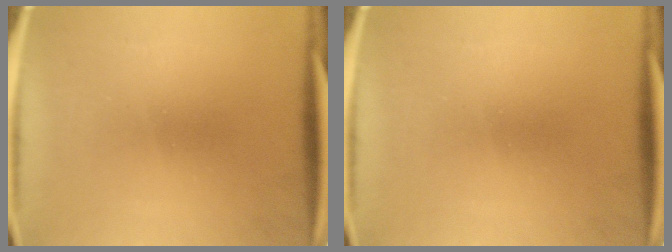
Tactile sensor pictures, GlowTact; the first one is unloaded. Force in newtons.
{"total": 0.0}